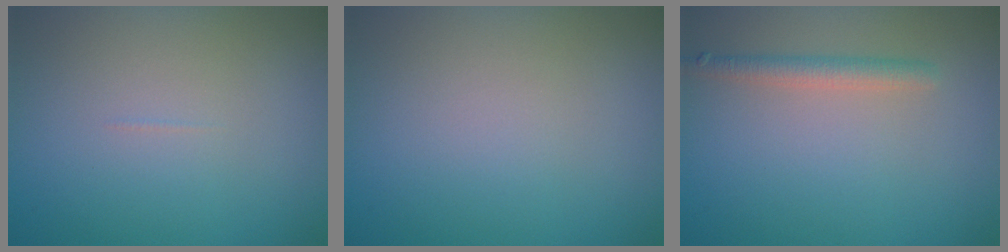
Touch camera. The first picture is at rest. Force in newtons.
{"total": 0.0}
{"total": 1.8, "press": 1.8, "slide": 0.1}